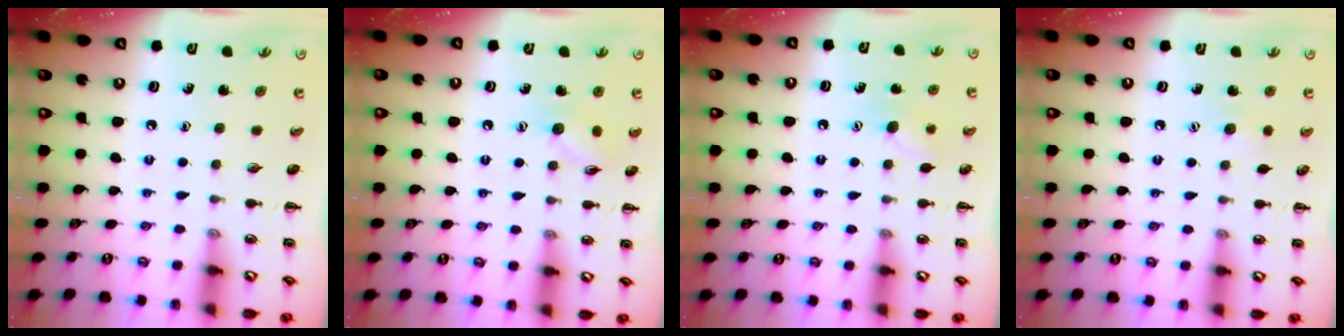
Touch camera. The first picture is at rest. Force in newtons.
{"total": 6.7, "press": 6.6, "slide": 1.2}
{"total": 6.3, "press": 6.1, "slide": 1.4}
{"total": 5.3, "press": 5.1, "slide": 1.3}